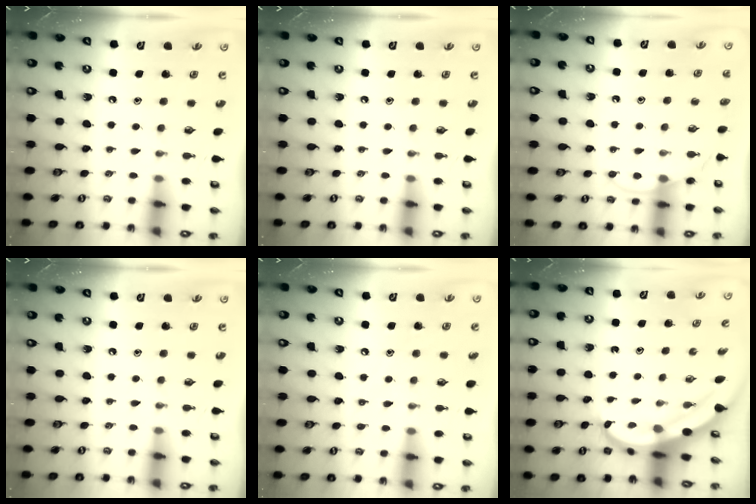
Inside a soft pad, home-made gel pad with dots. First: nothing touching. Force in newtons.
{"total": 0.0}
{"total": 6.6, "press": 6.6, "slide": 0.6}
{"total": 0.0}
{"total": 5.8, "press": 5.8, "slide": 0.8}
{"total": 5.3, "press": 5.2, "slide": 0.5}